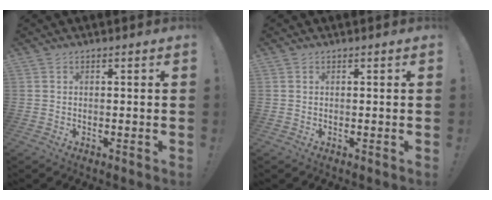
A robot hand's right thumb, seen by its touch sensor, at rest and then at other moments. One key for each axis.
{"total": 0.0}